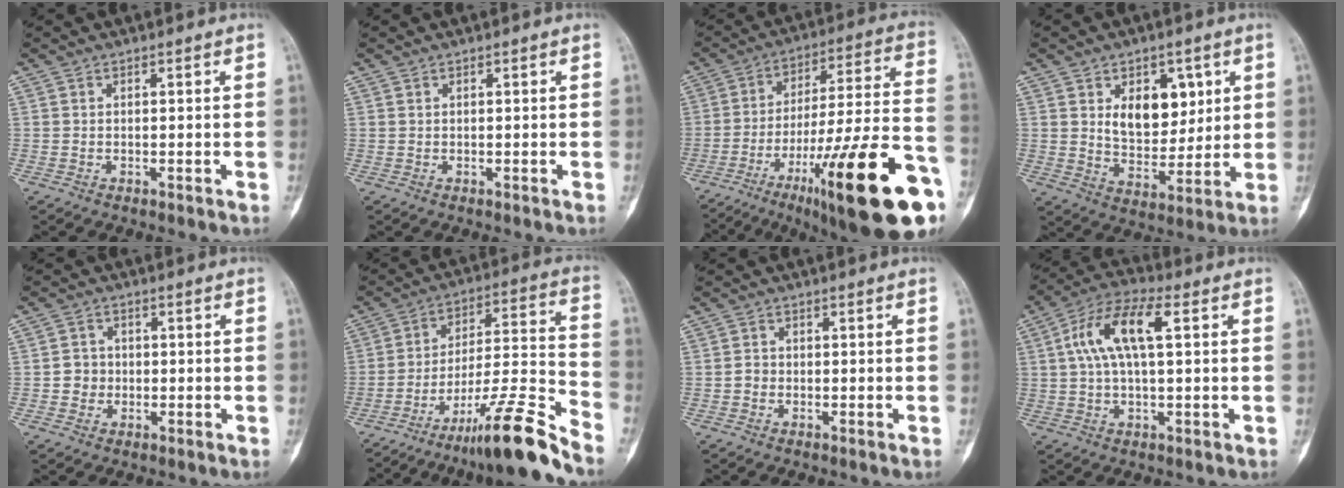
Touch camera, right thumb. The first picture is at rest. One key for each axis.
{"total": 0.0}
{"total": 29.2, "fx": -13.9, "fy": 5.4, "fz": 25.2, "tx": -0.331, "ty": 0.053, "tz": -0.208}
{"total": 11.0, "fx": 3.7, "fy": 7.2, "fz": 7.5, "tx": -0.072, "ty": -0.028, "tz": 0.069}
{"total": 3.4, "fx": -0.4, "fy": 3.3, "fz": 1.0, "tx": 0.006, "ty": 0.008, "tz": -0.012}
{"total": 18.0, "fx": -13.9, "fy": 0.5, "fz": 11.5, "tx": -0.193, "ty": 0.092, "tz": -0.229}
{"total": 1.4, "fx": -0.4, "fy": 1.3, "fz": 0.5, "tx": -0.003, "ty": 0.006, "tz": -0.010}
{"total": 11.7, "fx": 2.7, "fy": 4.6, "fz": 10.4, "tx": -0.210, "ty": 0.030, "tz": 0.045}